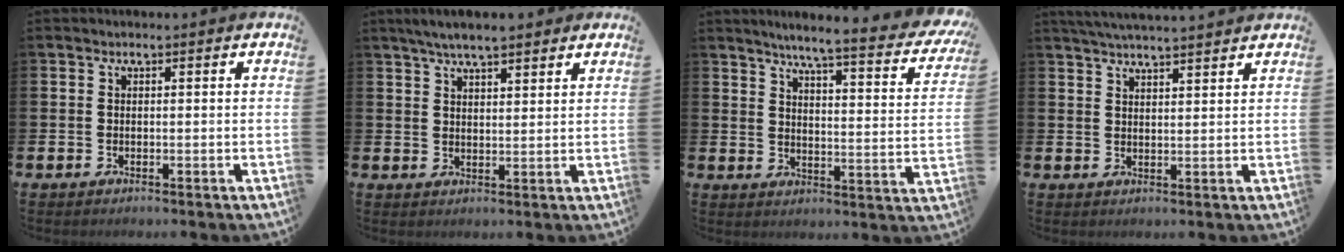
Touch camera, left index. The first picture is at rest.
{"total": 4.9, "force": [4.4, 0.8, 2.0], "torque": [-0.047, -0.008, 0.080]}
{"total": 5.4, "force": [4.6, 0.1, 2.7], "torque": [-0.060, -0.044, 0.066]}
{"total": 3.8, "force": [3.8, -0.3, 0.6], "torque": [-0.019, -0.013, 0.069]}